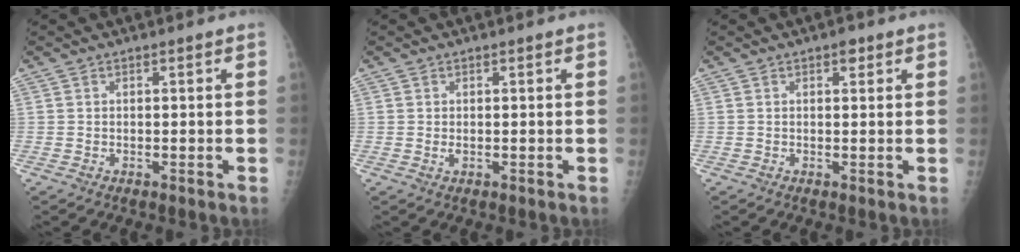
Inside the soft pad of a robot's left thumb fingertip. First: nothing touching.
{"total": 1.2, "force": [0.3, 0.5, 1.0], "torque": [-0.019, 0.000, 0.008]}
{"total": 1.8, "force": [1.0, 0.9, 1.2], "torque": [-0.010, -0.002, 0.012]}